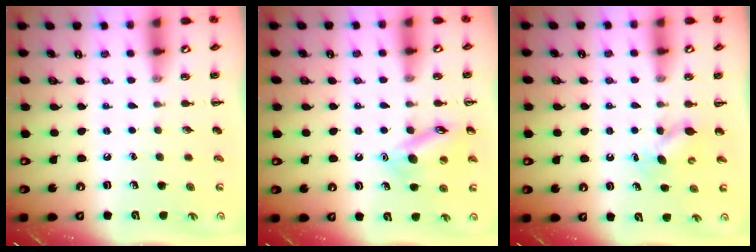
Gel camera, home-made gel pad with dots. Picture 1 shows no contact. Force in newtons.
{"total": 13.2, "press": 13.1, "slide": 1.4}
{"total": 4.2, "press": 4.1, "slide": 0.9}